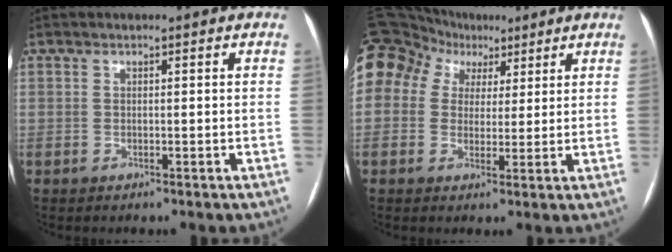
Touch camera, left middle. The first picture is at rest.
{"total": 23.5, "force": [11.2, 18.5, 9.2], "torque": [-0.302, 0.109, 0.214]}